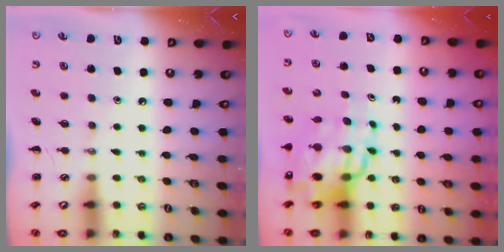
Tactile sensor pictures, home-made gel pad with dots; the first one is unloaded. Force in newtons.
{"total": 14.2, "press": 13.6, "slide": 4.1}